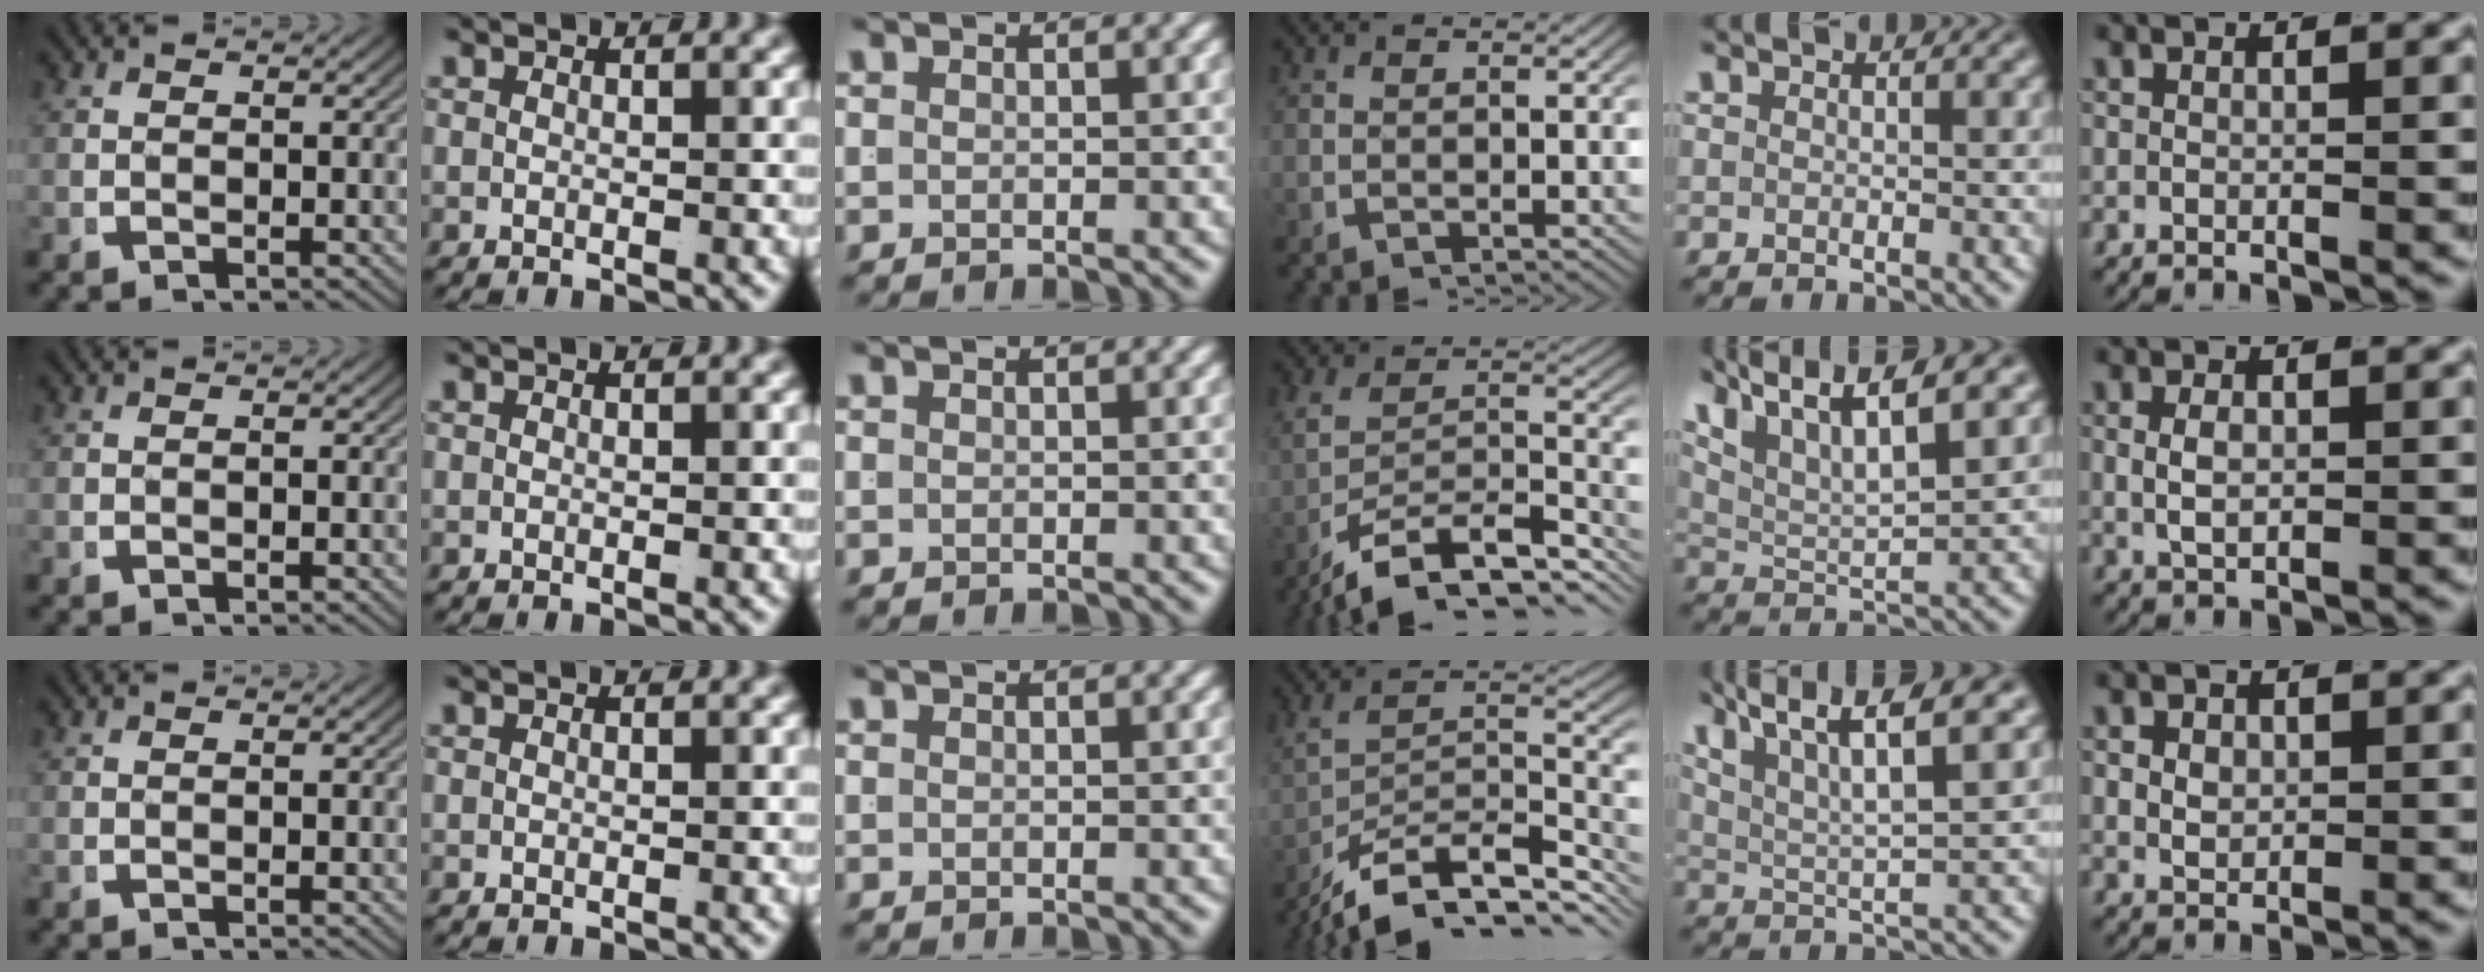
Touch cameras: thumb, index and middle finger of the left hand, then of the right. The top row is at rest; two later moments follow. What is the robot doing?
{"motion": "lift_and_place", "object": "jacket"}